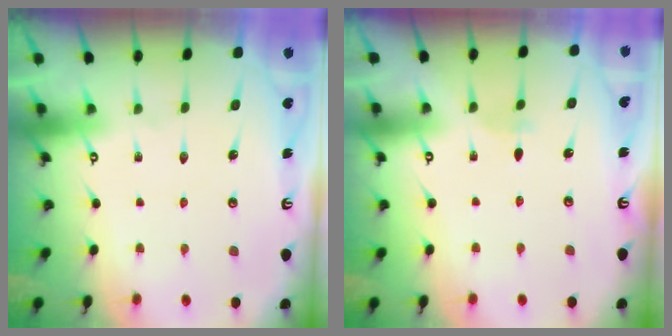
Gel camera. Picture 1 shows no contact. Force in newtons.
{"total": 1.4, "press": 1.4, "slide": 0.3}